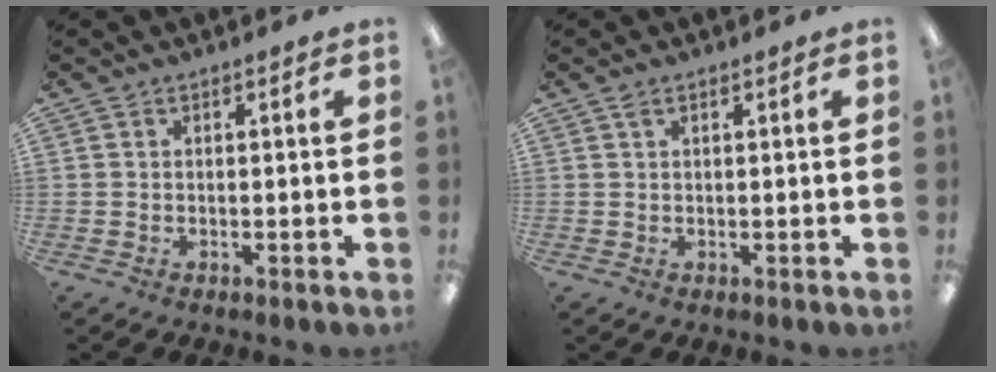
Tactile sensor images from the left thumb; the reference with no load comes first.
{"total": 1.2, "force": [0.7, 0.5, 0.8], "torque": [-0.019, 0.002, 0.012]}